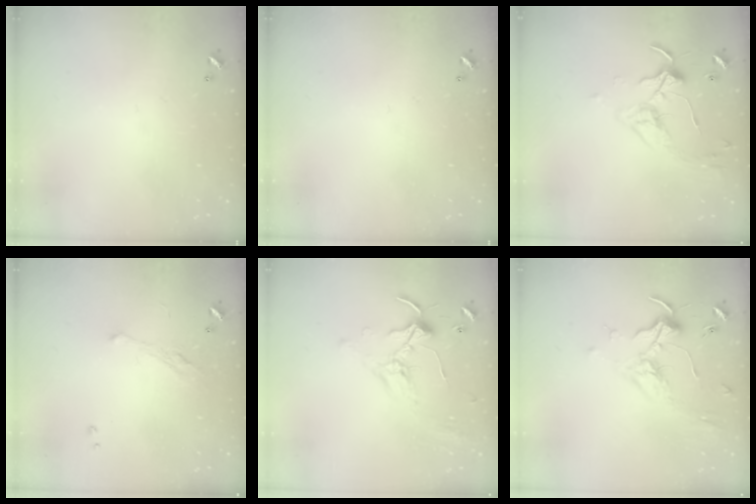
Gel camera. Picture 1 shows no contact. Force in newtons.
{"total": 0.0}
{"total": 3.3, "press": 3.2, "slide": 0.6}
{"total": 2.3, "press": 2.1, "slide": 0.8}
{"total": 0.9, "press": 0.8, "slide": 0.4}
{"total": 1.9, "press": 1.7, "slide": 0.8}